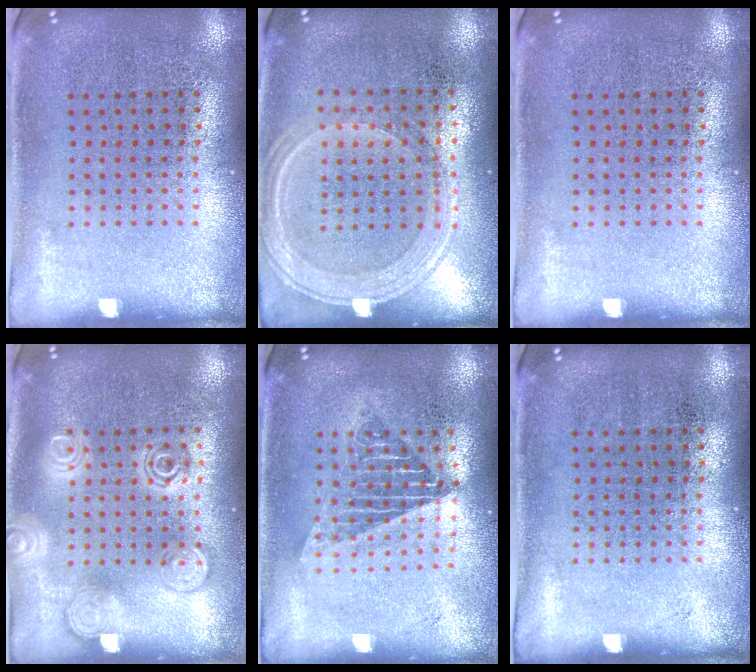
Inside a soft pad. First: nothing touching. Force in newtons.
{"total": 1.2, "press": 1.2, "slide": 0.3}
{"total": 0.0}
{"total": 2.8, "press": 2.8, "slide": 0.4}
{"total": 1.5, "press": 1.4, "slide": 0.7}
{"total": 0.0}